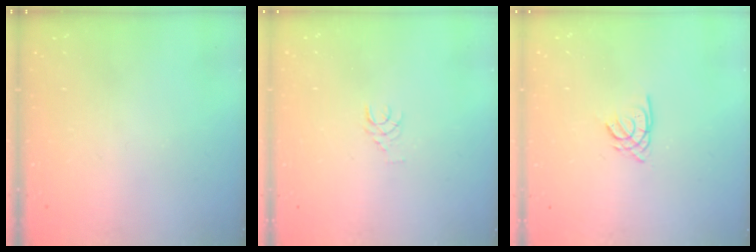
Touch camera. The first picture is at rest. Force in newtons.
{"total": 3.6, "press": 3.6, "slide": 0.3}
{"total": 2.2, "press": 2.2, "slide": 0.0}